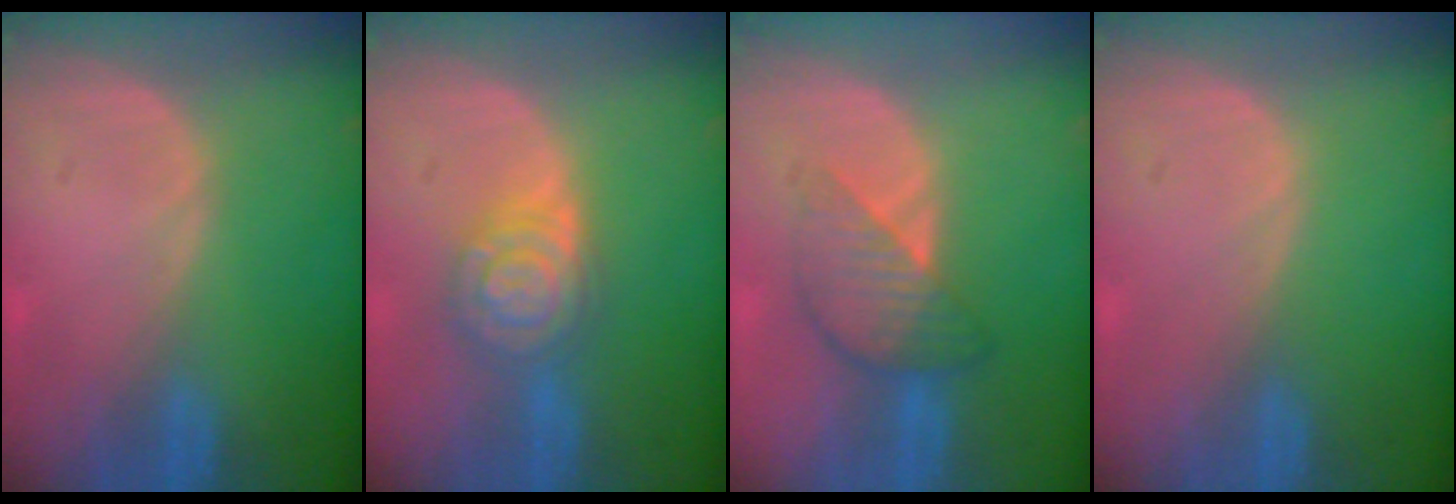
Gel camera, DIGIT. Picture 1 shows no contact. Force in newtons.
{"total": 6.6, "press": 6.6, "slide": 0.3}
{"total": 5.5, "press": 5.4, "slide": 0.4}
{"total": 0.0}